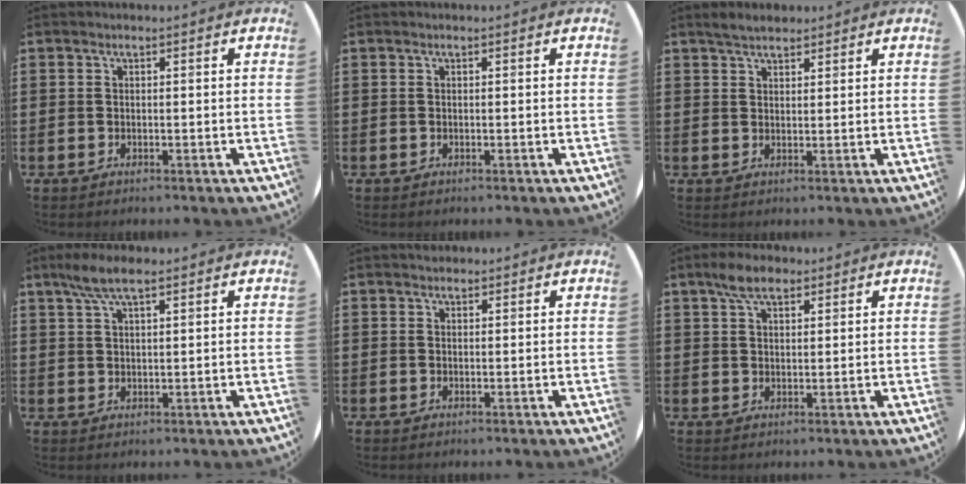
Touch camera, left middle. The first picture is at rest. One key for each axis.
{"total": 0.0}
{"total": 2.5, "fx": 2.3, "fy": 0.7, "fz": 0.6, "tx": -0.008, "ty": 0.004, "tz": 0.043}
{"total": 4.6, "fx": 3.2, "fy": 1.1, "fz": 3.1, "tx": -0.069, "ty": 0.005, "tz": 0.057}
{"total": 0.8, "fx": 0.7, "fy": 0.3, "fz": -0.1, "tx": 0.008, "ty": 0.000, "tz": 0.012}
{"total": 4.4, "fx": 3.2, "fy": 1.9, "fz": 2.3, "tx": -0.042, "ty": 0.006, "tz": 0.057}